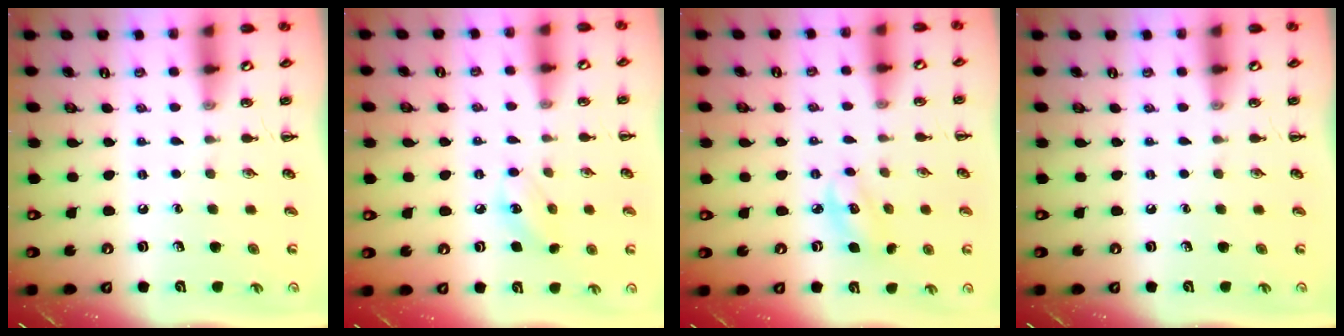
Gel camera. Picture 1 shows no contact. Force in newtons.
{"total": 7.0, "press": 6.9, "slide": 1.5}
{"total": 4.5, "press": 4.5, "slide": 0.7}
{"total": 0.0}